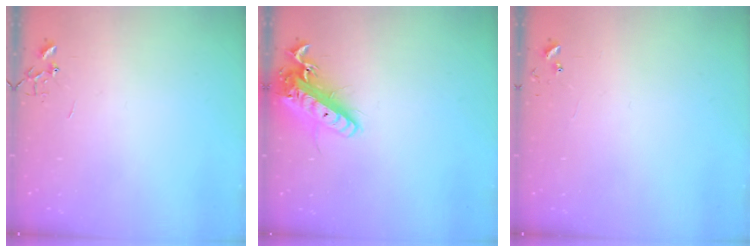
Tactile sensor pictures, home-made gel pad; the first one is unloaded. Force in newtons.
{"total": 16.8, "press": 16.5, "slide": 3.2}
{"total": 5.5, "press": 5.5, "slide": 0.4}